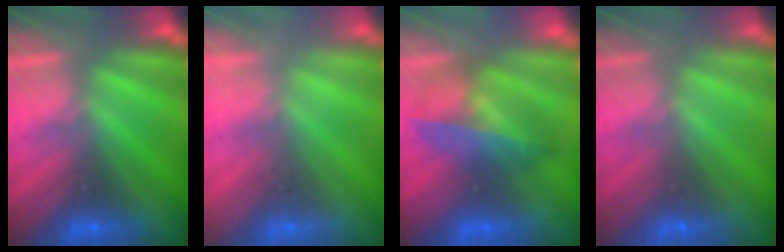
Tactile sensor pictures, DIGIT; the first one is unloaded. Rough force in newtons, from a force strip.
{"total": 2.0}
{"total": 4.6}
{"total": 4.4}